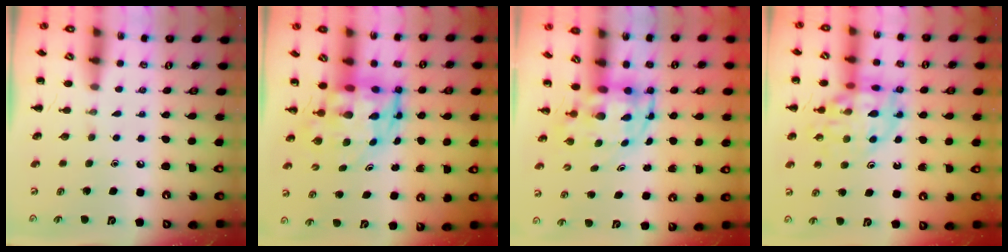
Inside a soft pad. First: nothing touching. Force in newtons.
{"total": 6.9, "press": 6.6, "slide": 2.0}
{"total": 3.6, "press": 3.5, "slide": 1.0}
{"total": 14.8, "press": 14.5, "slide": 2.9}